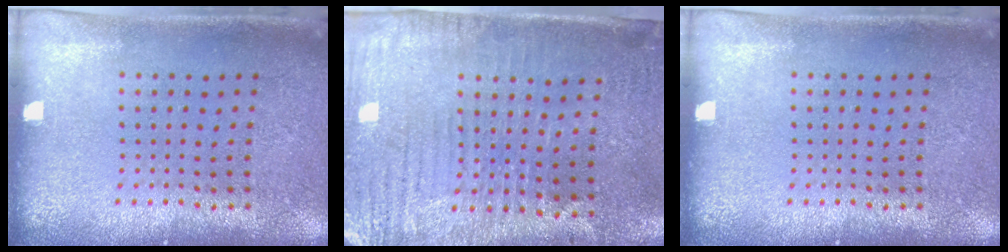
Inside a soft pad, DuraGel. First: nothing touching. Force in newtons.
{"total": 3.1, "press": 2.6, "slide": 1.6}
{"total": 0.0}